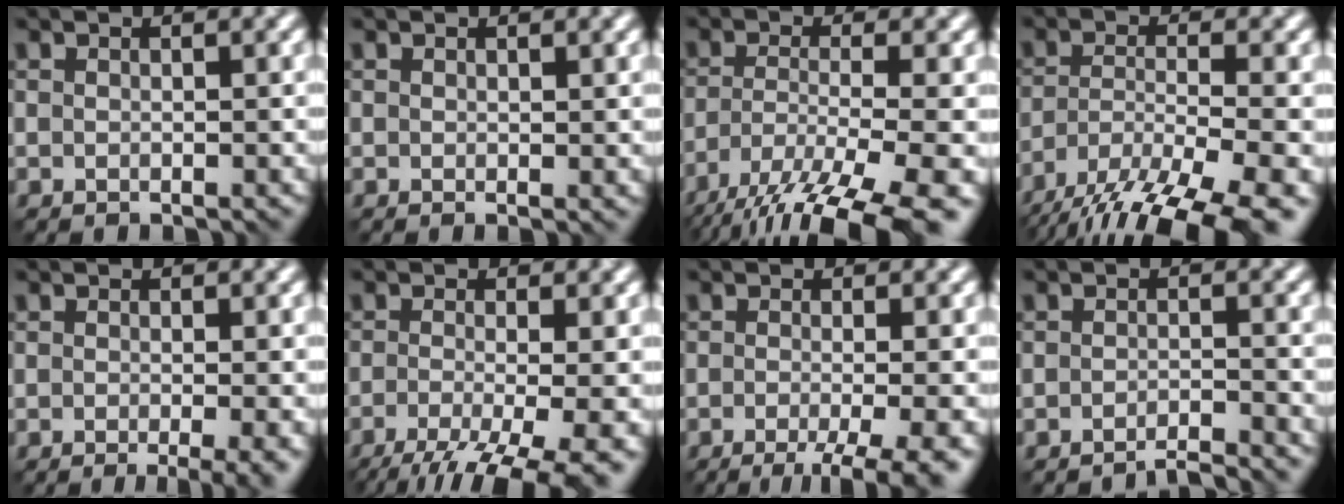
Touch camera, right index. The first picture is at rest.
{"total": 0.5, "force": [0.1, 0.1, 0.5], "torque": [-0.012, -0.005, 0.005]}
{"total": 11.7, "force": [-8.4, 3.2, 7.5], "torque": [-0.159, -0.035, -0.123]}
{"total": 13.0, "force": [-10.0, 4.0, 7.2], "torque": [-0.155, -0.042, -0.144]}
{"total": 4.5, "force": [-1.9, 1.4, 3.8], "torque": [-0.045, -0.008, -0.017]}
{"total": 9.1, "force": [-5.3, 2.6, 7.0], "torque": [-0.124, -0.029, -0.074]}
{"total": 6.7, "force": [-3.5, 1.7, 5.5], "torque": [-0.071, -0.011, -0.048]}
{"total": 2.7, "force": [-2.6, 0.0, 1.0], "torque": [-0.012, 0.001, -0.045]}